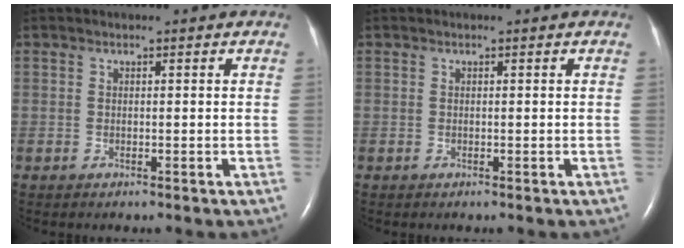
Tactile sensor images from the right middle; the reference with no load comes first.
{"total": 0.0}